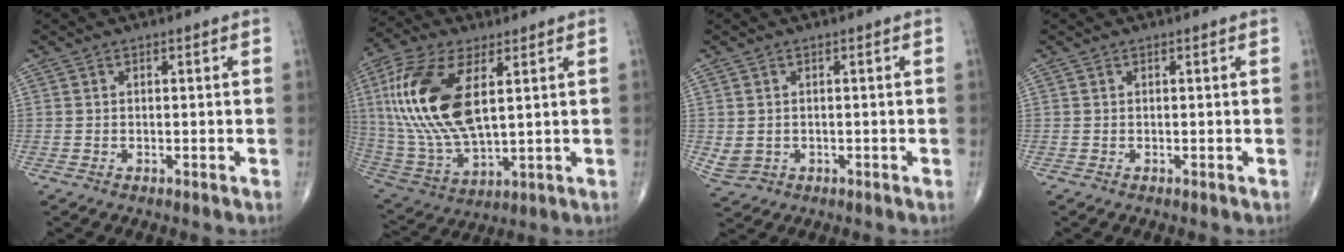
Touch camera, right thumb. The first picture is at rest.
{"total": 21.1, "force": [4.9, 10.0, 17.9], "torque": [-0.388, -0.018, 0.095]}
{"total": 3.0, "force": [-0.3, 2.6, 1.5], "torque": [-0.033, -0.001, 0.007]}
{"total": 0.0}